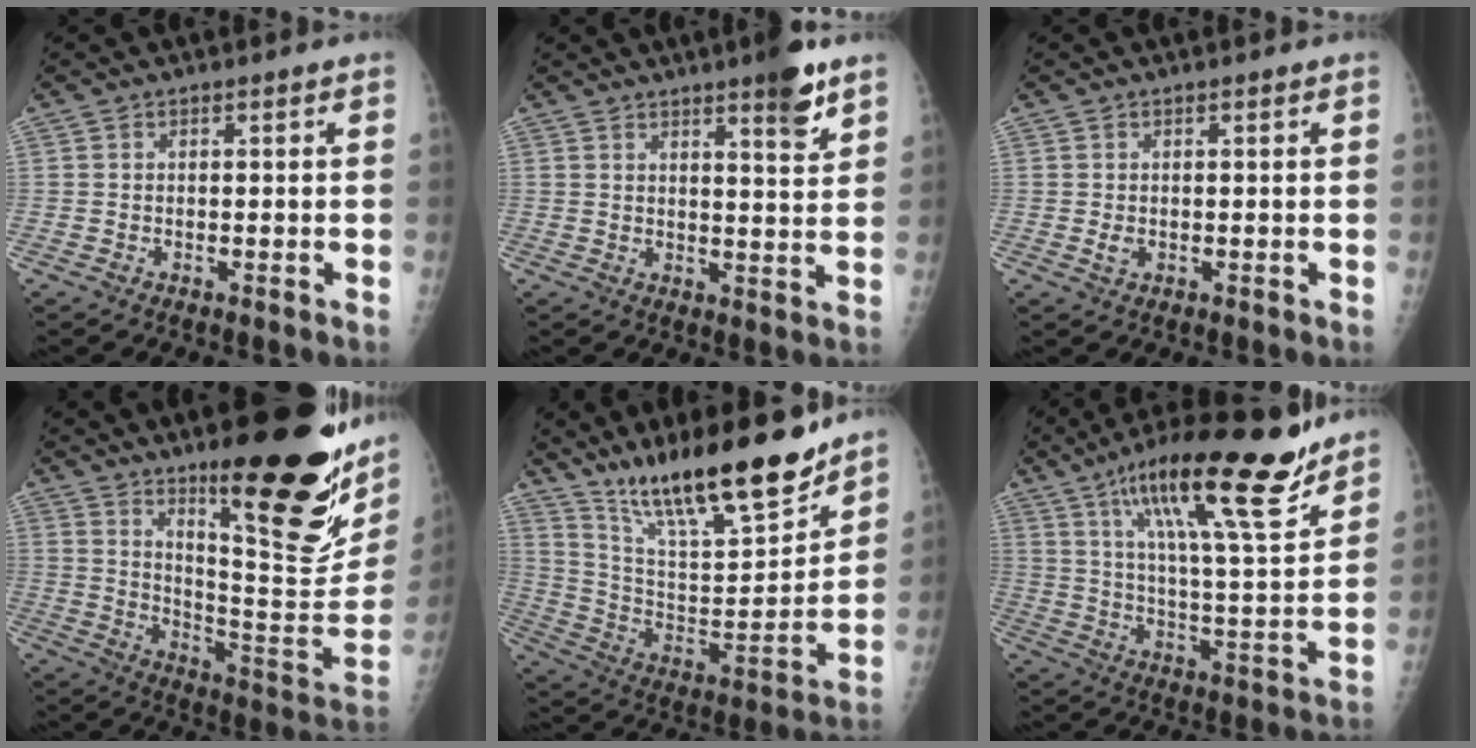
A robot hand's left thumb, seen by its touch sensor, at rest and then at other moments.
{"total": 7.0, "force": [4.7, 1.1, 5.0], "torque": [-0.062, -0.031, 0.064]}
{"total": 1.4, "force": [0.1, 1.0, 0.9], "torque": [-0.012, -0.001, 0.005]}
{"total": 27.9, "force": [15.8, 6.8, 21.9], "torque": [-0.269, -0.089, 0.249]}
{"total": 22.7, "force": [17.5, 4.9, 13.6], "torque": [-0.199, -0.089, 0.305]}
{"total": 22.4, "force": [14.7, 4.5, 16.3], "torque": [-0.243, -0.058, 0.241]}